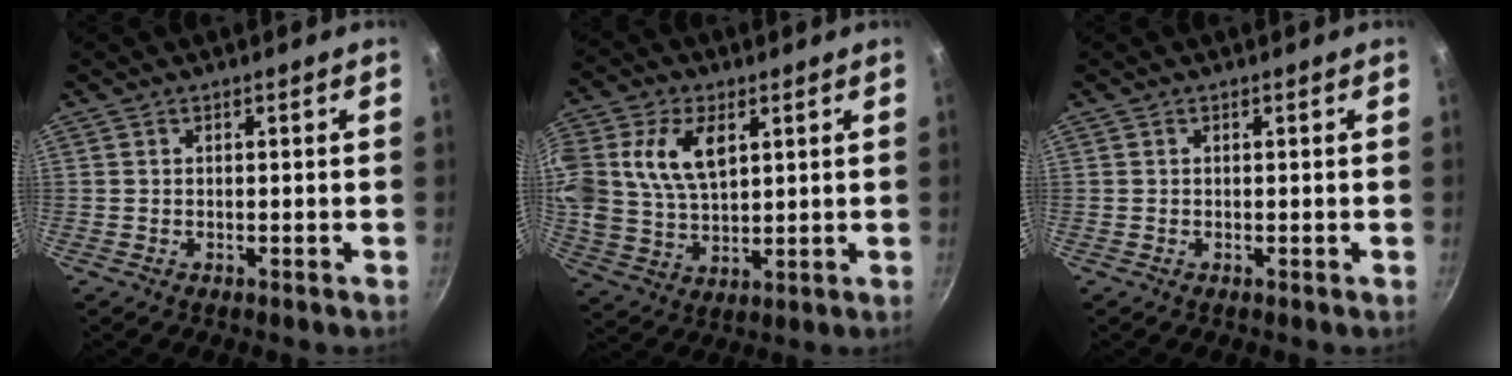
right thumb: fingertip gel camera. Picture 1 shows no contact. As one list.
[{"total": 14.2, "force": [4.3, 8.9, 10.3], "torque": [-0.205, -0.004, 0.089]}, {"total": 0.0}]